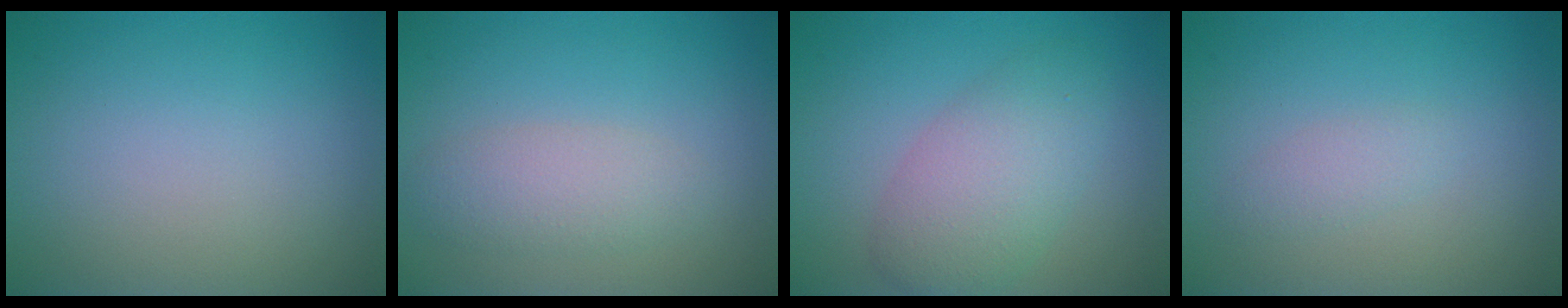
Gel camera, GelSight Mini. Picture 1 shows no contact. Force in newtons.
{"total": 2.7, "press": 2.7, "slide": 0.2}
{"total": 4.8, "press": 4.8, "slide": 0.2}
{"total": 1.3, "press": 1.3, "slide": 0.1}